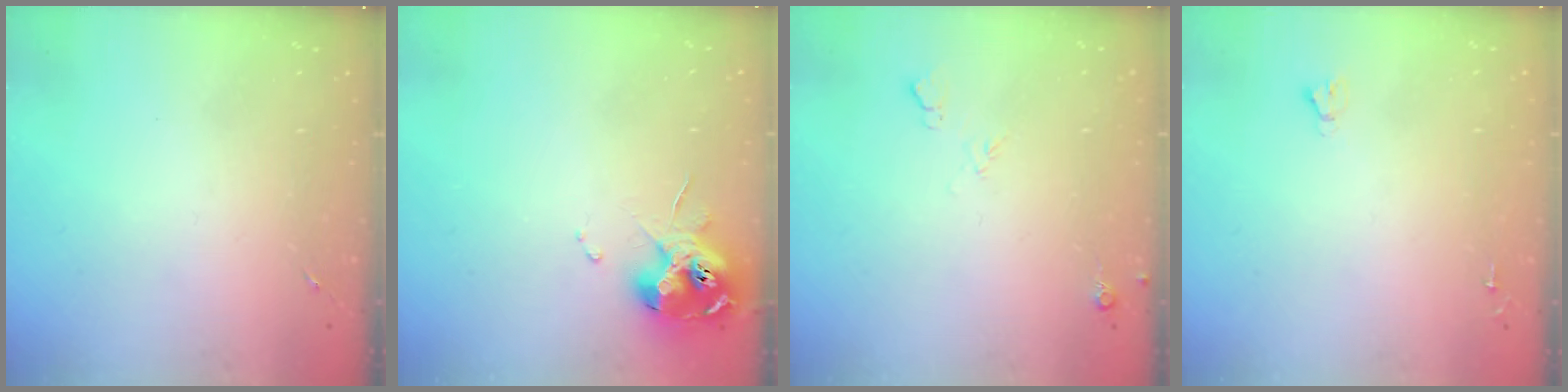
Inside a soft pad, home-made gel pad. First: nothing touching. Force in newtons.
{"total": 11.0, "press": 10.9, "slide": 1.3}
{"total": 4.6, "press": 4.5, "slide": 0.8}
{"total": 1.8, "press": 1.8, "slide": 0.1}